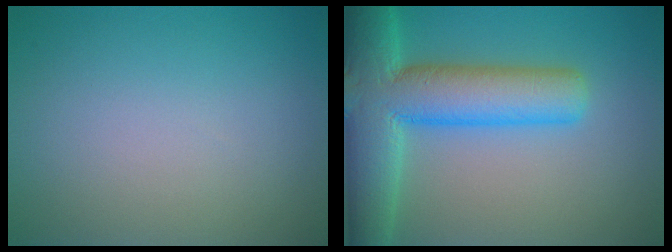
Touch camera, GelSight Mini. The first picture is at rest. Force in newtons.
{"total": 10.7, "press": 10.7, "slide": 0.5}